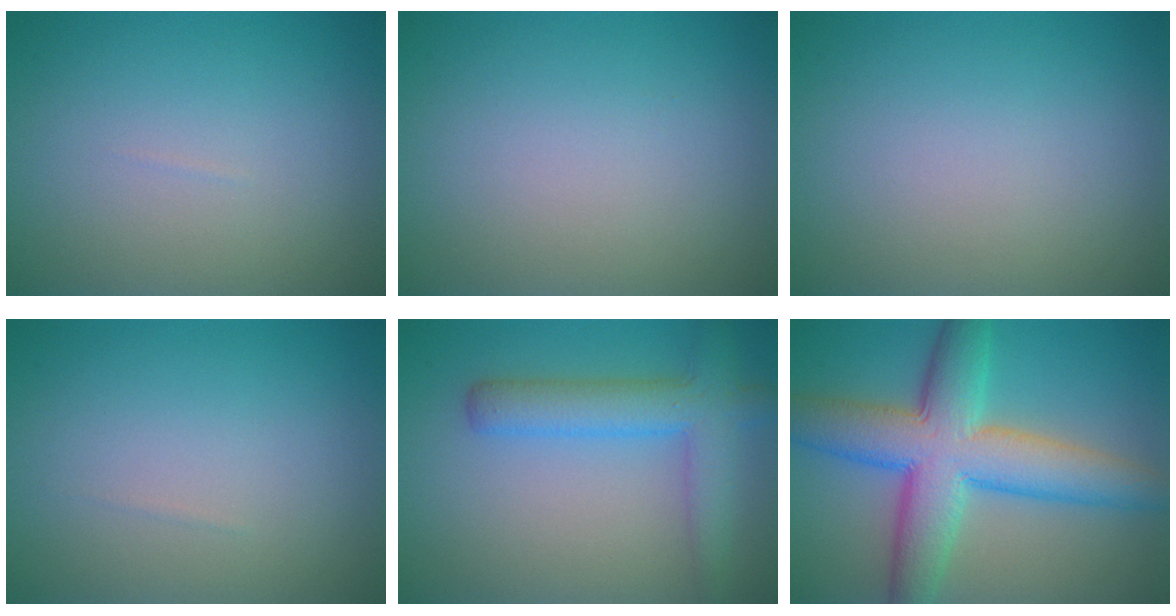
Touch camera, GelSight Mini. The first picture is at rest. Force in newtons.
{"total": 0.0}
{"total": 0.0}
{"total": 0.0}
{"total": 5.0, "press": 5.0, "slide": 0.2}
{"total": 9.7, "press": 9.6, "slide": 0.2}